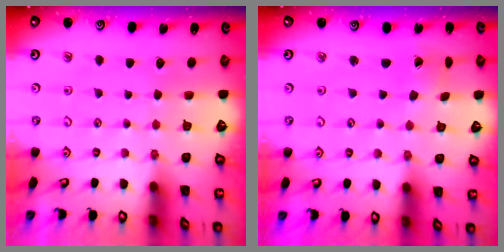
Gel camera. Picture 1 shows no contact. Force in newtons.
{"total": 1.5, "press": 1.5, "slide": 0.1}